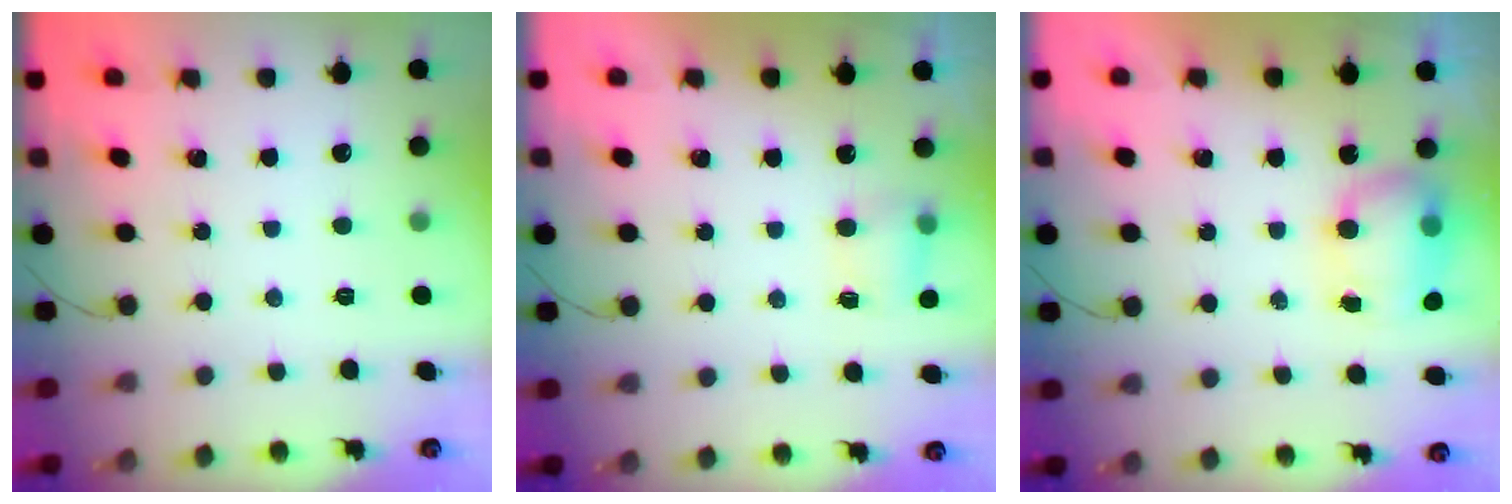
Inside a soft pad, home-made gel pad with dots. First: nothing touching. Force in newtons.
{"total": 4.5, "press": 4.2, "slide": 1.6}
{"total": 11.5, "press": 8.6, "slide": 7.6}